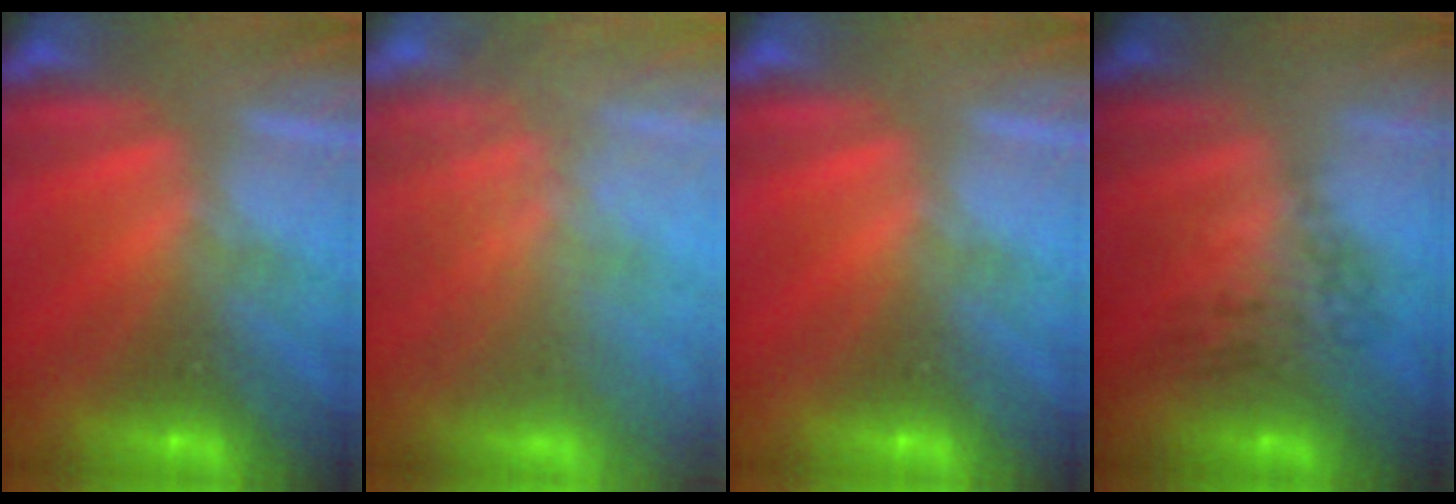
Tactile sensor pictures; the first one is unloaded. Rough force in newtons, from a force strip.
{"total": 9.0}
{"total": 0.0}
{"total": 2.6}